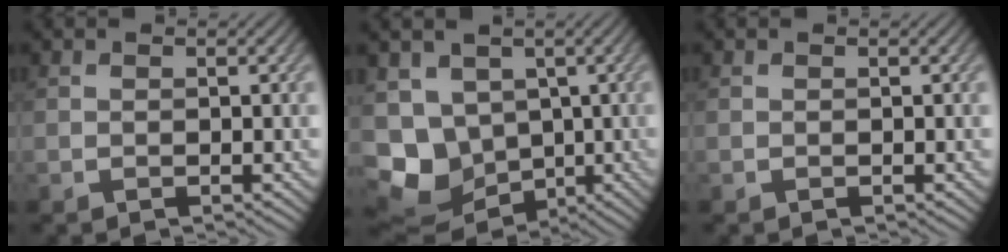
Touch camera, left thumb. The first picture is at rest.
{"total": 10.8, "force": [-1.6, 8.8, 6.0], "torque": [-0.152, -0.026, -0.020]}
{"total": 0.0}